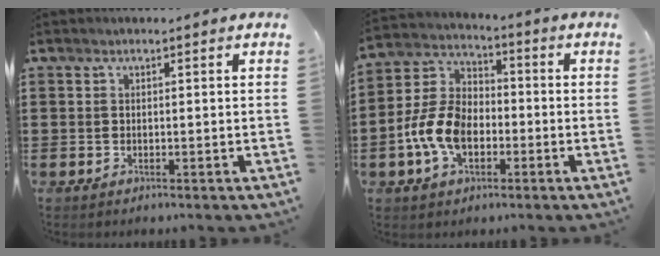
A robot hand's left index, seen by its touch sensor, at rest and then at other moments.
{"total": 9.3, "force": [-3.2, 5.9, 6.4], "torque": [-0.168, 0.005, -0.068]}